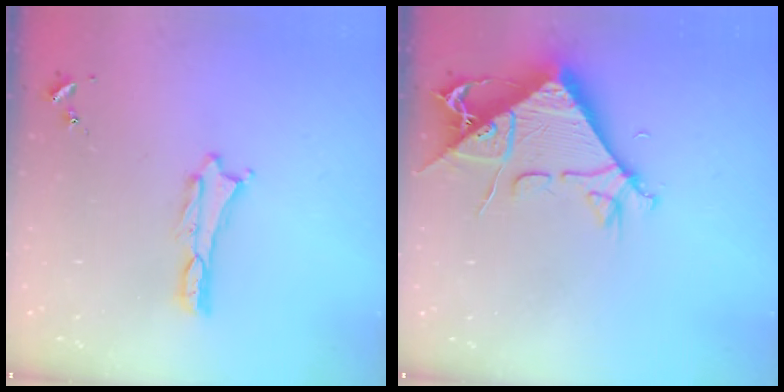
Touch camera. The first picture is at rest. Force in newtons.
{"total": 9.5, "press": 9.4, "slide": 1.2}